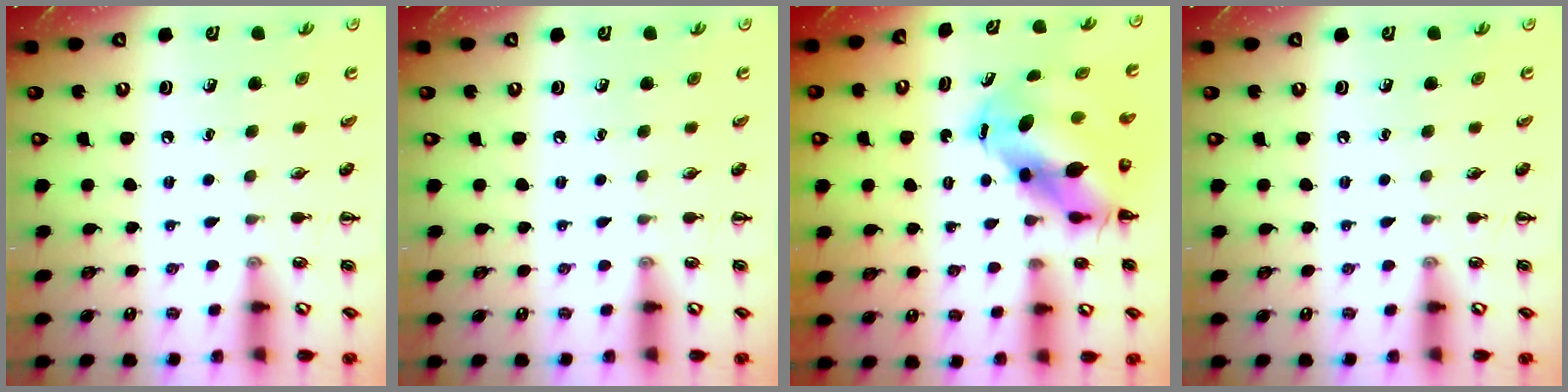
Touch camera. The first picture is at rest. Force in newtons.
{"total": 0.0}
{"total": 10.0, "press": 9.6, "slide": 3.1}
{"total": 0.0}